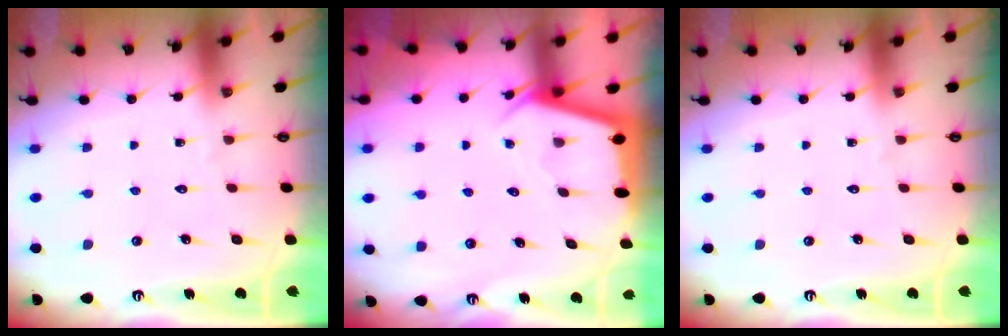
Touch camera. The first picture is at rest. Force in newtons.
{"total": 2.8, "press": 2.8, "slide": 0.4}
{"total": 0.0}